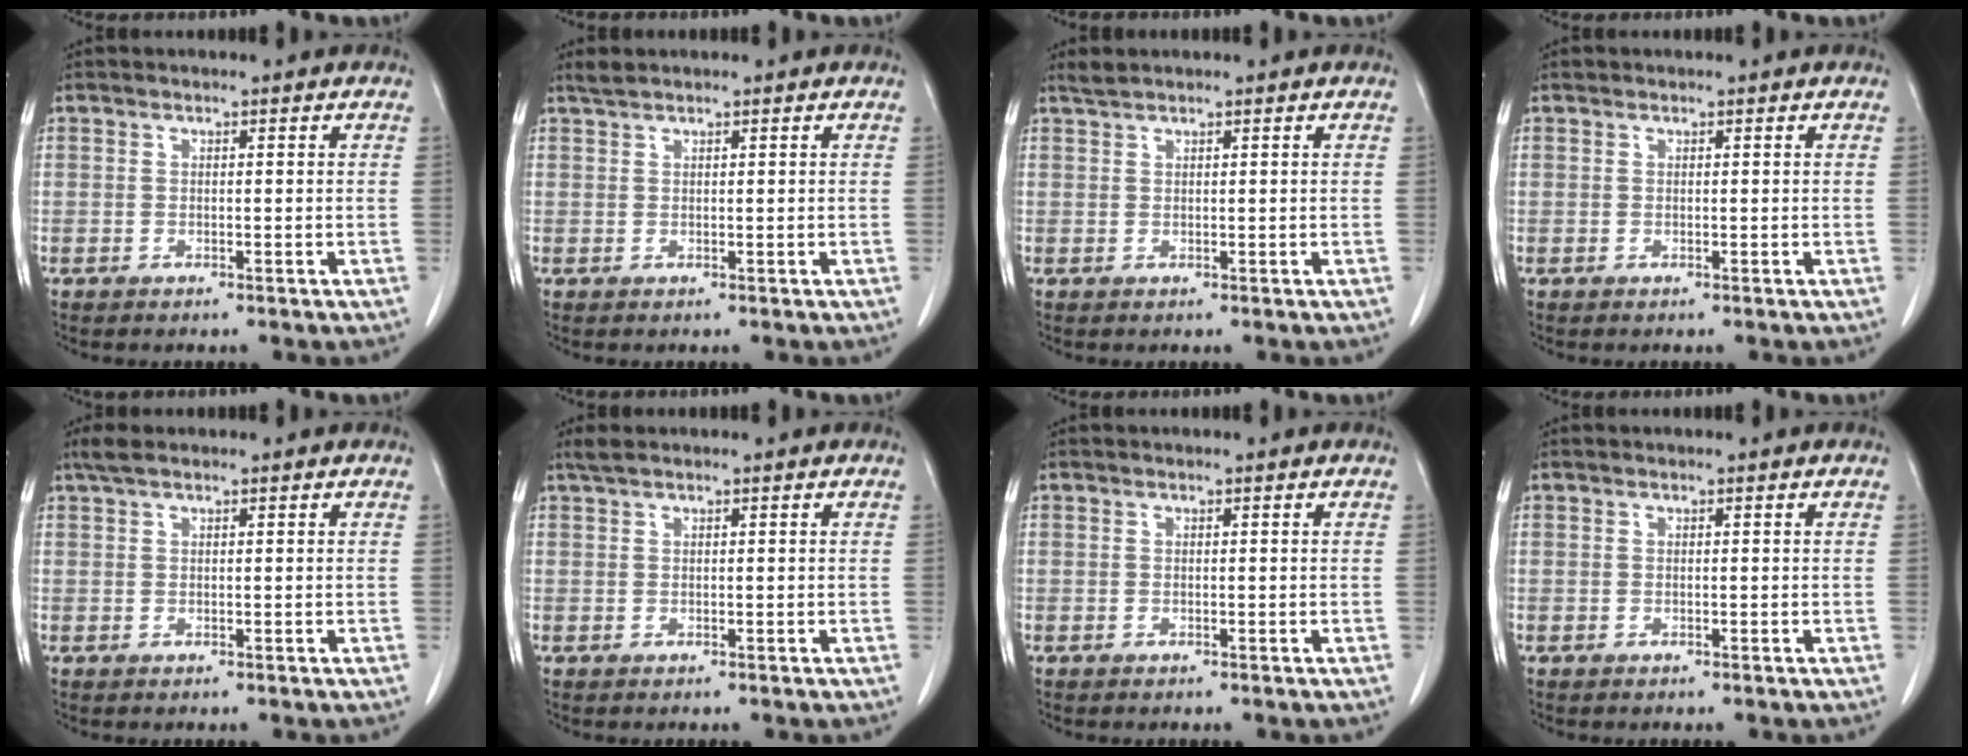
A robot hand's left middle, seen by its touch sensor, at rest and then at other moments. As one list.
[{"total": 1.2, "force": [1.1, 0.0, 0.4], "torque": [-0.013, 0.009, 0.026]}, {"total": 1.1, "force": [1.1, 0.0, 0.3], "torque": [-0.010, 0.007, 0.027]}, {"total": 0.0}, {"total": 2.2, "force": [1.6, 0.5, 1.3], "torque": [-0.032, 0.018, 0.032]}, {"total": 1.3, "force": [1.1, 0.1, 0.8], "torque": [-0.021, 0.014, 0.025]}, {"total": 0.0}, {"total": 0.0}]